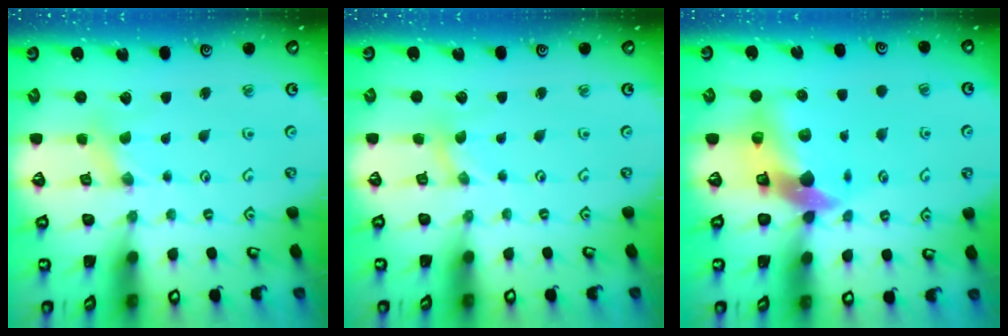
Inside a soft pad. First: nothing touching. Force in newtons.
{"total": 0.0}
{"total": 11.2, "press": 11.1, "slide": 1.7}